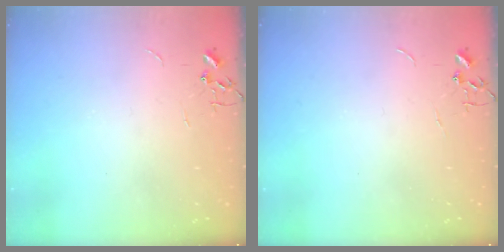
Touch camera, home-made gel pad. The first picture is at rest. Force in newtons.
{"total": 0.0}